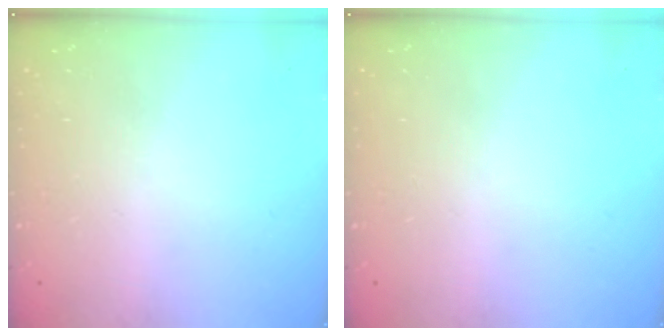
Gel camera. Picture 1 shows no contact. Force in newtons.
{"total": 0.0}